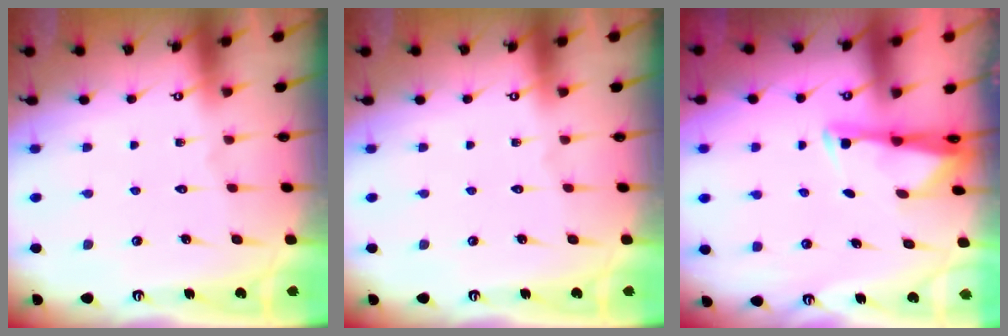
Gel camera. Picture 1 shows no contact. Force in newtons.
{"total": 0.0}
{"total": 2.8, "press": 2.7, "slide": 0.4}